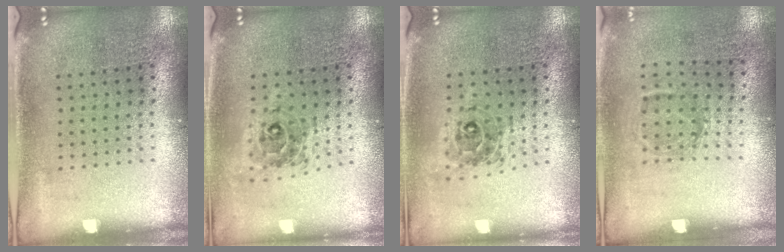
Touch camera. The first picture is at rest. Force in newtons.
{"total": 0.6, "press": 0.6, "slide": 0.2}
{"total": 0.8, "press": 0.8, "slide": 0.1}
{"total": 1.2, "press": 0.8, "slide": 0.8}